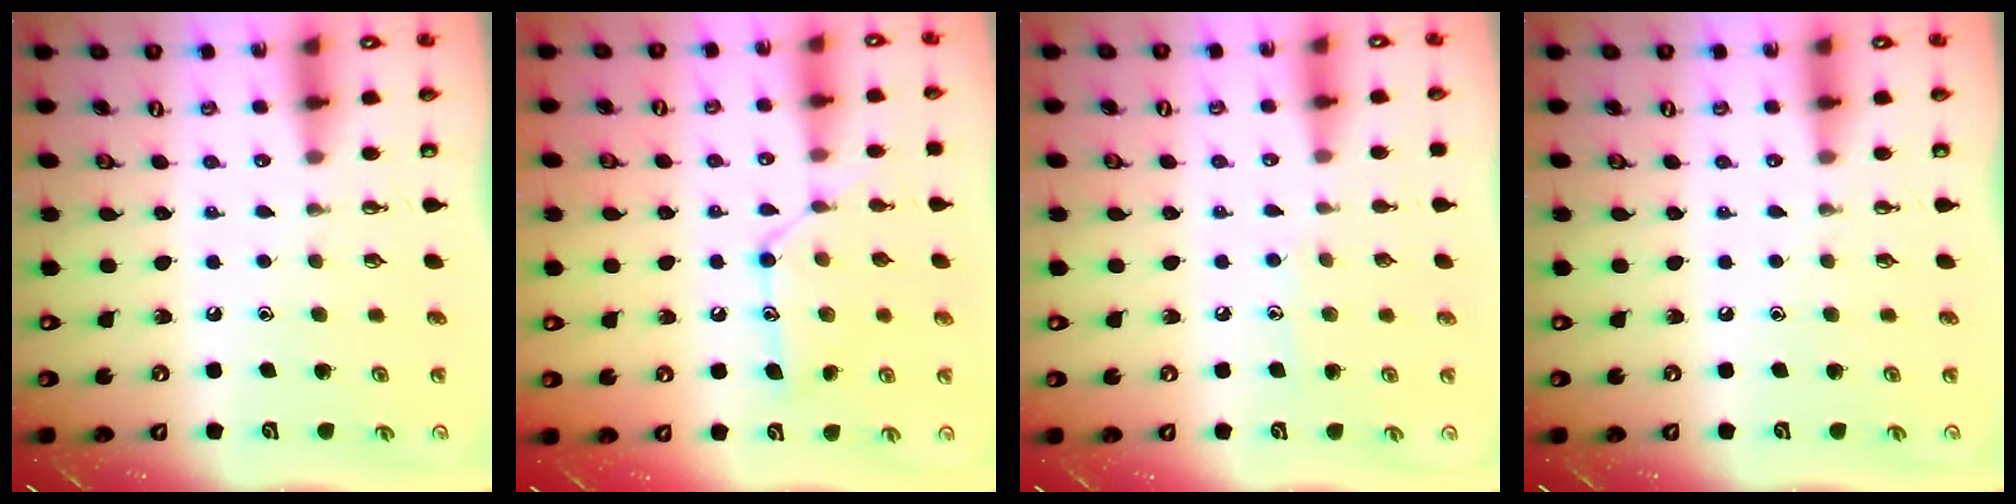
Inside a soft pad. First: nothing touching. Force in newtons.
{"total": 13.8, "press": 13.7, "slide": 1.0}
{"total": 6.0, "press": 5.9, "slide": 0.7}
{"total": 0.0}